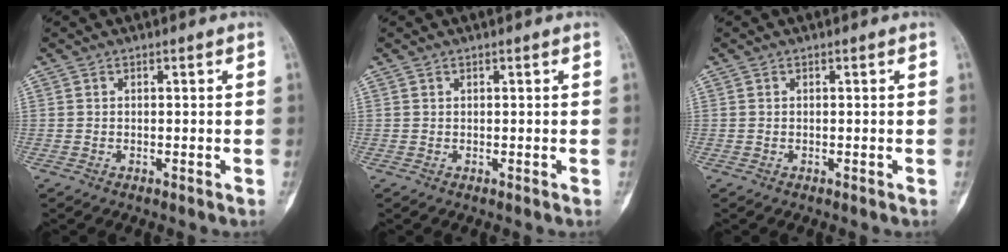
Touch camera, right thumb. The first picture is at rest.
{"total": 0.0}
{"total": 0.0}